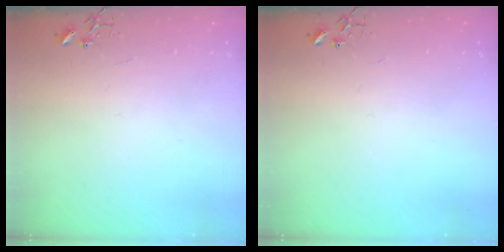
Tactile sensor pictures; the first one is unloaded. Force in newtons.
{"total": 0.0}